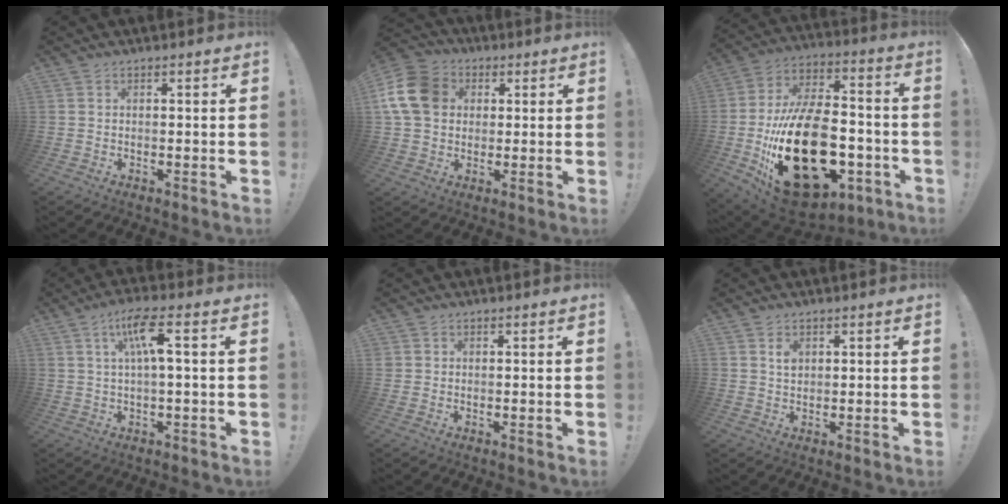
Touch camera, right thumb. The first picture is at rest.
{"total": 14.9, "force": [2.9, 12.0, 8.3], "torque": [-0.151, 0.002, 0.059]}
{"total": 34.0, "force": [-9.3, 20.3, 25.7], "torque": [-0.464, 0.056, -0.122]}
{"total": 9.4, "force": [2.5, 1.6, 8.9], "torque": [-0.155, 0.001, 0.038]}
{"total": 0.9, "force": [0.3, 0.8, 0.1], "torque": [-0.006, 0.003, 0.007]}
{"total": 2.5, "force": [1.1, 1.8, 1.4], "torque": [-0.011, -0.005, 0.016]}